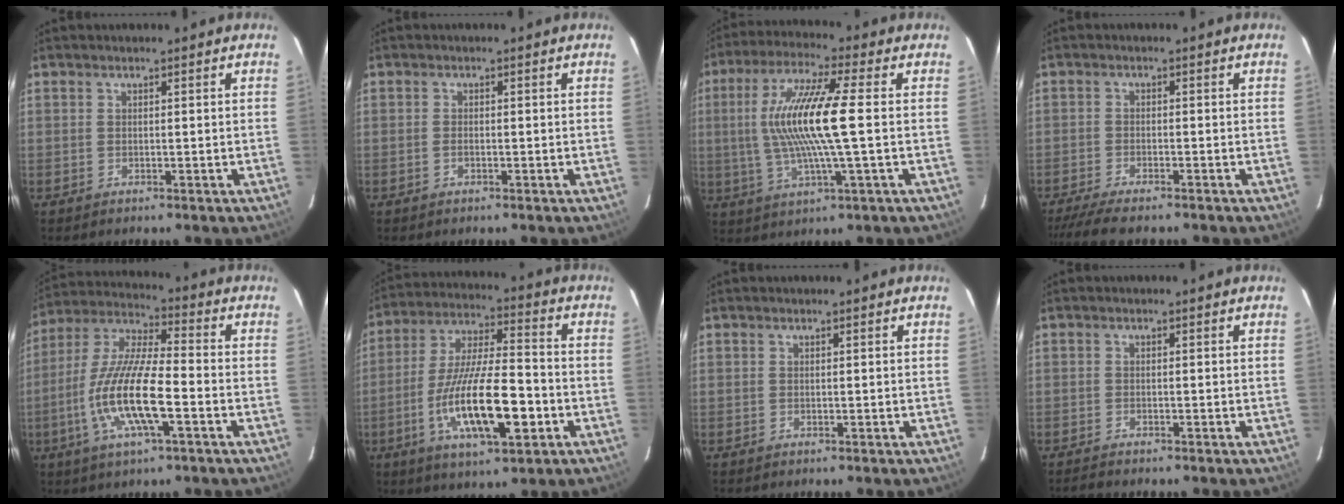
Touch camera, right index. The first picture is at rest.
{"total": 1.0, "force": [-0.4, 0.6, 0.7], "torque": [-0.016, 0.001, -0.008]}
{"total": 14.4, "force": [0.4, 0.8, 14.3], "torque": [-0.274, 0.002, 0.009]}
{"total": 8.1, "force": [-6.8, 1.3, 4.2], "torque": [-0.105, -0.027, -0.120]}
{"total": 15.5, "force": [-4.9, 3.3, 14.3], "torque": [-0.294, -0.009, -0.099]}
{"total": 18.0, "force": [-5.9, 4.8, 16.3], "torque": [-0.317, -0.014, -0.102]}
{"total": 0.0}
{"total": 2.1, "force": [-1.9, 0.3, 0.8], "torque": [-0.023, -0.009, -0.034]}